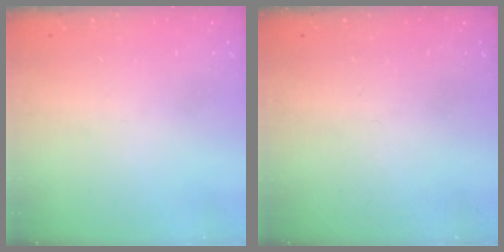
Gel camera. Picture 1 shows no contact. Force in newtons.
{"total": 0.0}